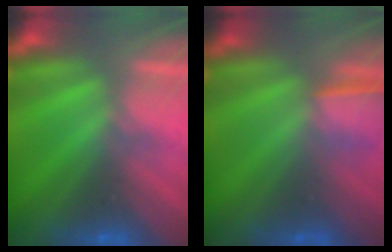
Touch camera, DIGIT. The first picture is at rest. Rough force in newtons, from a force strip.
{"total": 1.3}